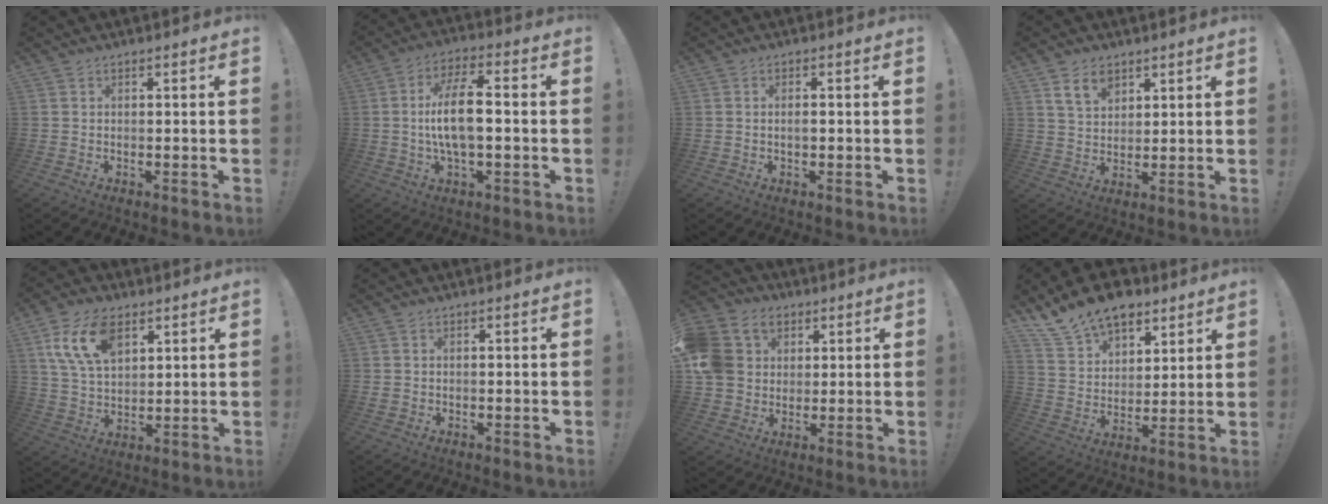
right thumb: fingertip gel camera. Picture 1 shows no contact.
{"total": 11.8, "force": [-0.5, 4.4, 11.0], "torque": [-0.205, 0.007, -0.013]}
{"total": 1.3, "force": [-0.2, 0.5, 1.2], "torque": [-0.015, -0.001, -0.005]}
{"total": 7.7, "force": [4.7, 4.9, 3.5], "torque": [-0.057, -0.014, 0.089]}
{"total": 14.4, "force": [7.0, 8.6, 9.1], "torque": [-0.173, -0.012, 0.134]}
{"total": 0.5, "force": [-0.2, 0.5, 0.0], "torque": [0.000, 0.002, -0.003]}
{"total": 13.6, "force": [3.6, 11.8, 5.8], "torque": [-0.113, -0.003, 0.077]}
{"total": 14.3, "force": [10.7, 8.0, 5.1], "torque": [-0.095, -0.073, 0.202]}